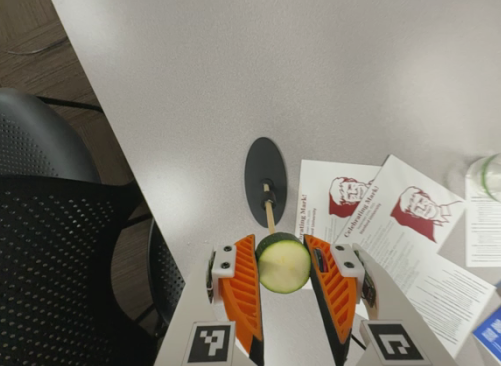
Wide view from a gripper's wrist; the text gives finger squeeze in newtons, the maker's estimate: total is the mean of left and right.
{"total": 10.2, "left": 10.4, "right": 10.0}